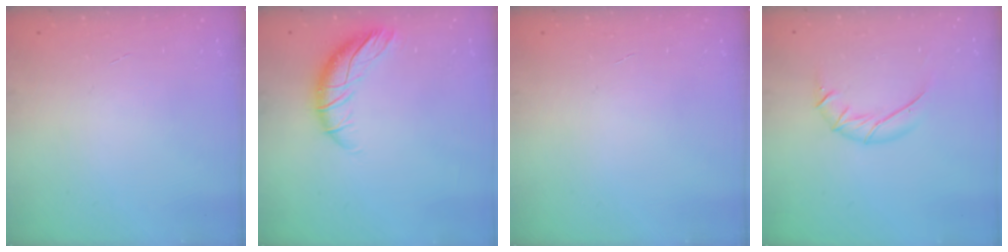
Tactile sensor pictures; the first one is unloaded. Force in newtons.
{"total": 10.2, "press": 10.1, "slide": 0.9}
{"total": 0.0}
{"total": 8.6, "press": 8.6, "slide": 0.7}